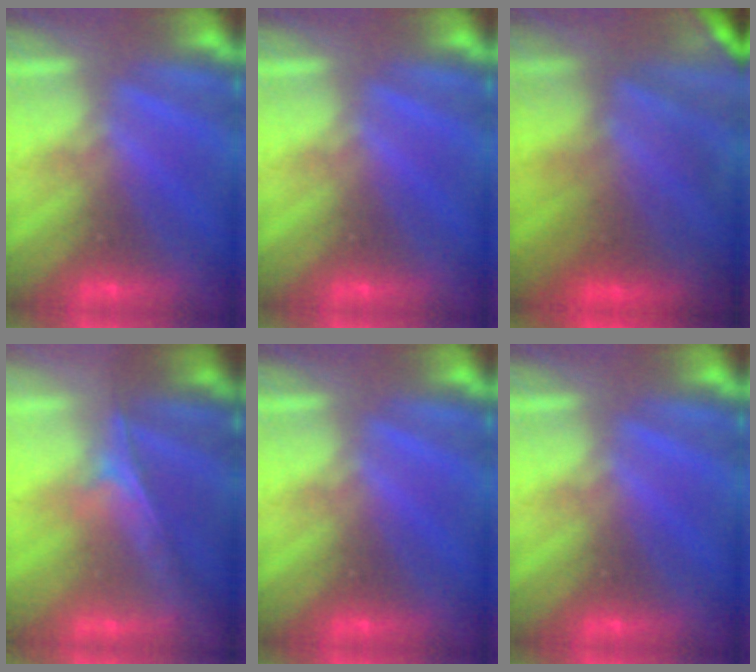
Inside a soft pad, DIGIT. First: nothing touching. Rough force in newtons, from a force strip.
{"total": 0.0}
{"total": 6.3}
{"total": 1.9}
{"total": 0.0}
{"total": 0.0}